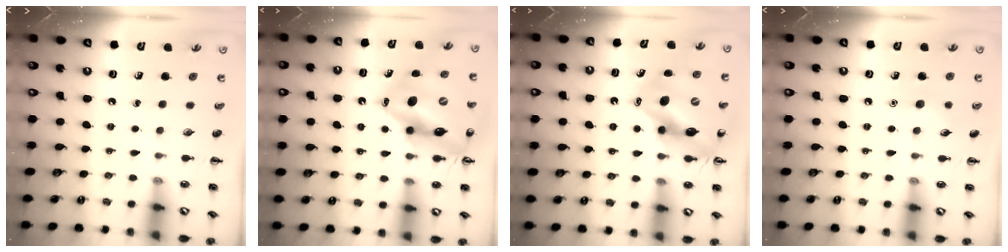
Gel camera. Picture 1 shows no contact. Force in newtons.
{"total": 16.1, "press": 15.4, "slide": 4.5}
{"total": 12.8, "press": 12.2, "slide": 3.9}
{"total": 5.7, "press": 5.5, "slide": 1.6}